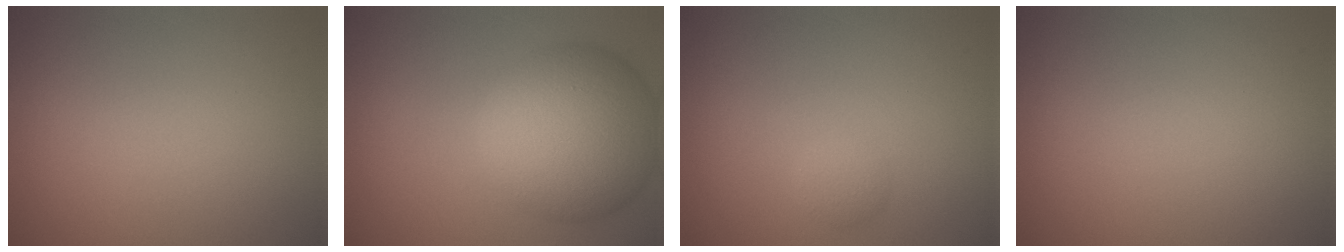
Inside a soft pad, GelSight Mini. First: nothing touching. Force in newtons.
{"total": 10.6, "press": 10.6, "slide": 0.6}
{"total": 1.1, "press": 1.1, "slide": 0.0}
{"total": 0.0}